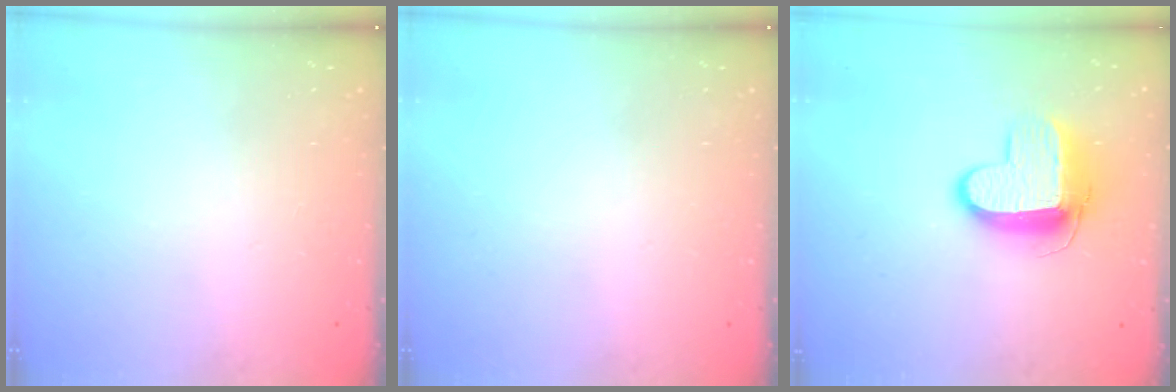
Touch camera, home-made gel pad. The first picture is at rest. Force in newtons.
{"total": 0.0}
{"total": 11.1, "press": 11.1, "slide": 1.0}